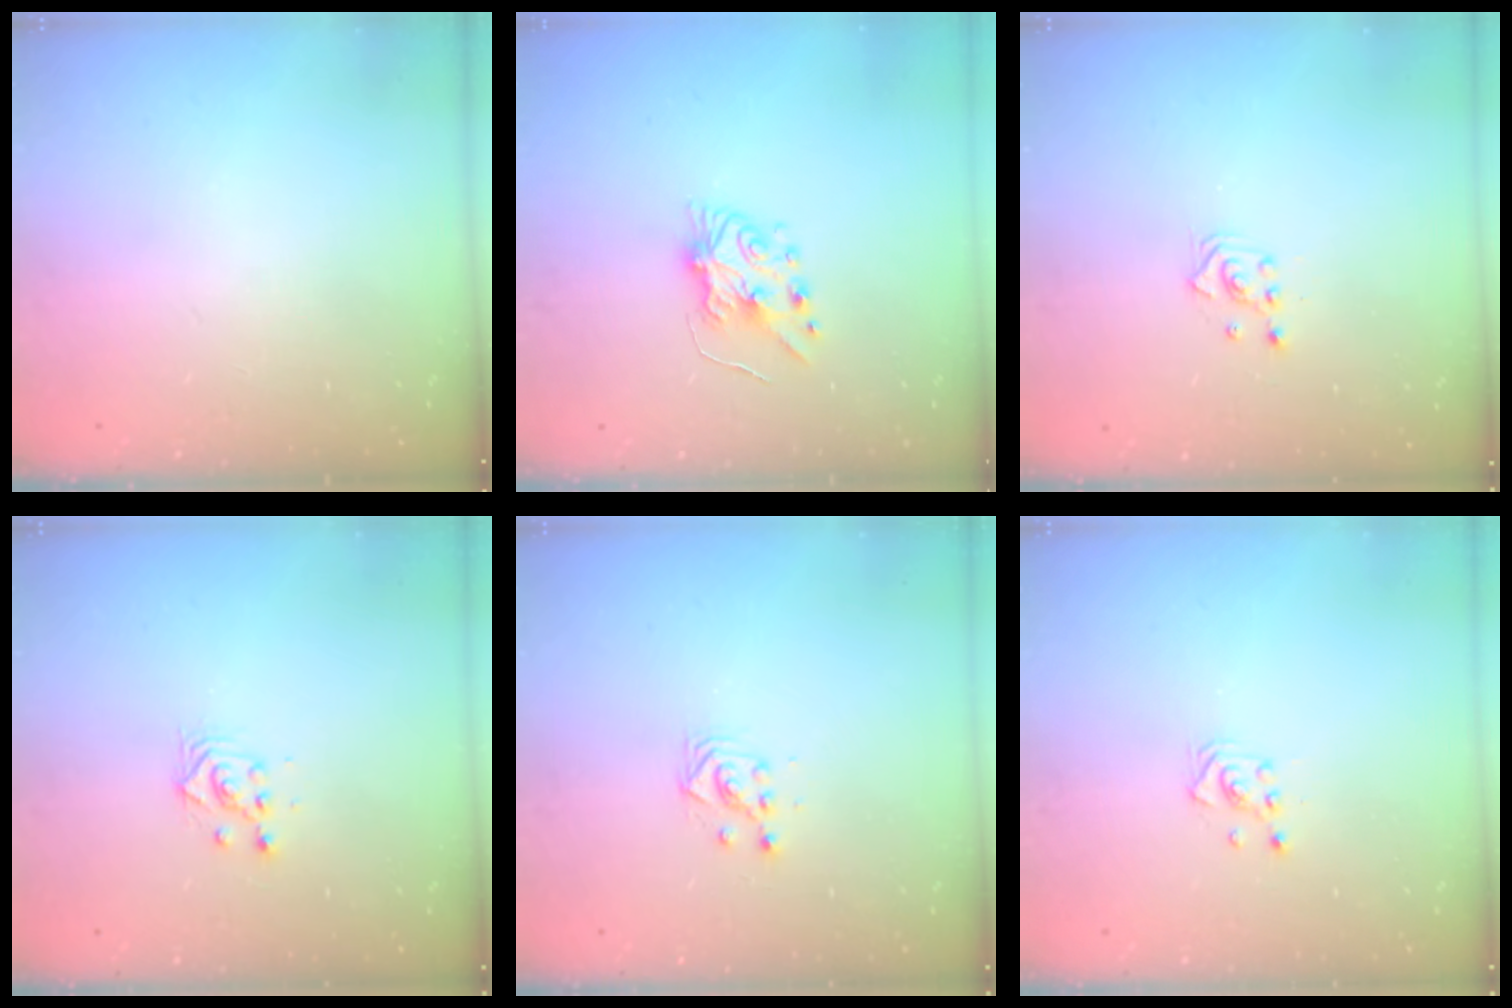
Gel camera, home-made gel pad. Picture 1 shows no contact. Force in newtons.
{"total": 6.6, "press": 6.6, "slide": 0.7}
{"total": 2.5, "press": 2.5, "slide": 0.3}
{"total": 3.0, "press": 3.0, "slide": 0.1}
{"total": 3.0, "press": 3.0, "slide": 0.2}
{"total": 2.8, "press": 2.8, "slide": 0.3}